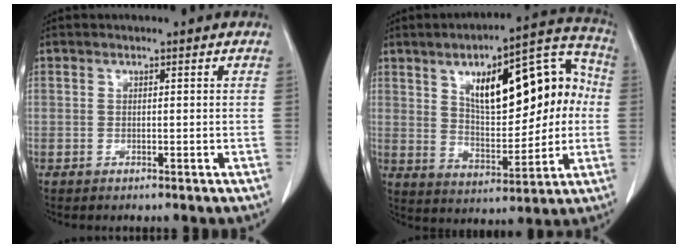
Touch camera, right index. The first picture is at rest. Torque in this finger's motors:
{"motor_torque": [1.75, 0.39, 0.73, 0.14]}